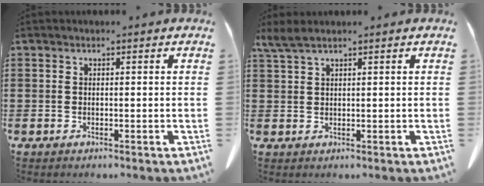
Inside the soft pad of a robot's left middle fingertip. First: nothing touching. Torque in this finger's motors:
{"motor_torque": [0.14, -0.05, 0.11, 0.02]}